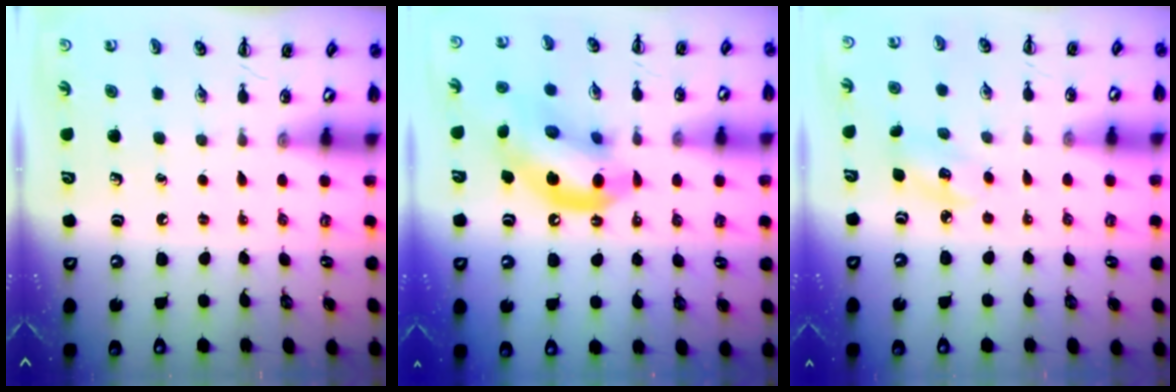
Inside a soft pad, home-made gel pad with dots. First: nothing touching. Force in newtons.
{"total": 14.6, "press": 14.4, "slide": 2.5}
{"total": 5.5, "press": 5.4, "slide": 1.0}